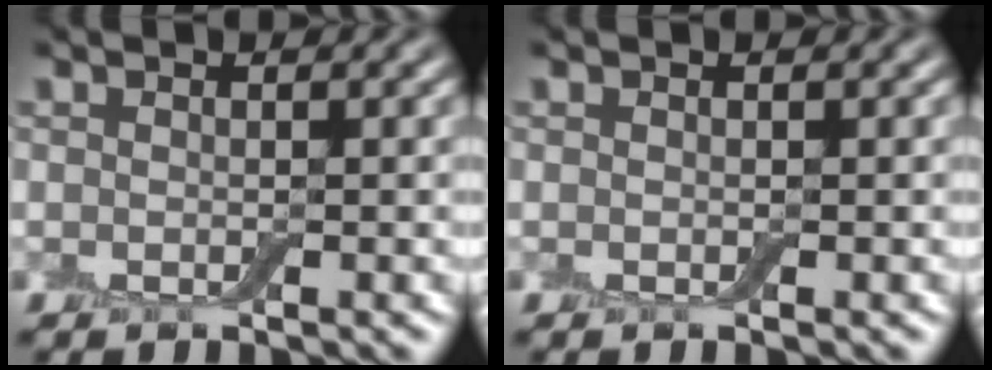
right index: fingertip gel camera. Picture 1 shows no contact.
{"total": 0.0}